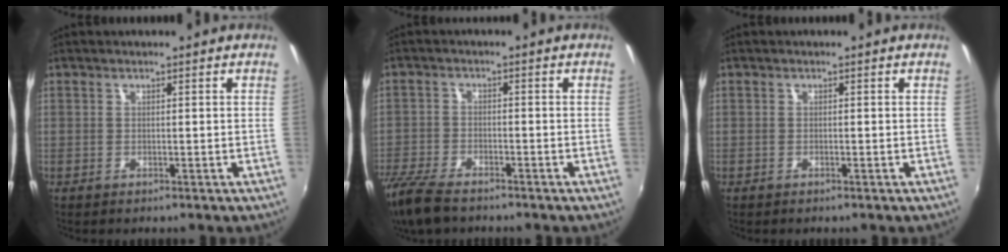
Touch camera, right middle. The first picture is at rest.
{"total": 10.7, "force": [-8.5, 3.7, 5.4], "torque": [-0.146, -0.035, -0.163]}
{"total": 0.0}